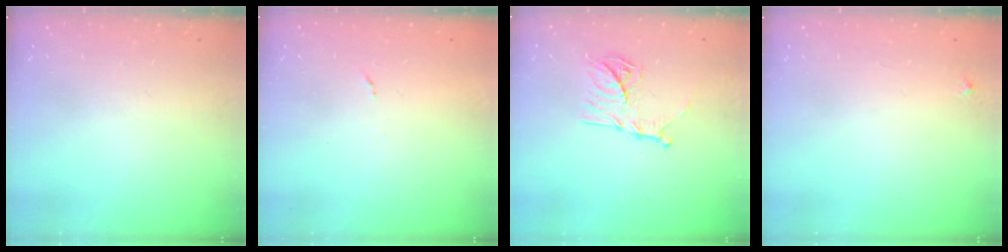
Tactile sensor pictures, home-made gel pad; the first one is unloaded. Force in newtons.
{"total": 4.6, "press": 4.6, "slide": 0.6}
{"total": 11.7, "press": 11.7, "slide": 0.4}
{"total": 2.3, "press": 2.3, "slide": 0.2}